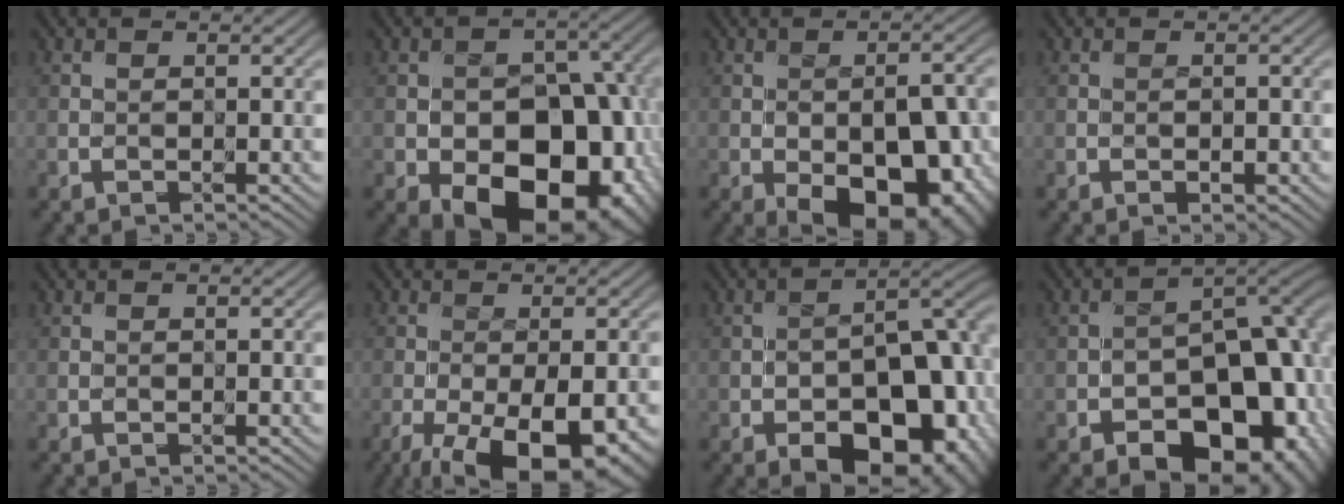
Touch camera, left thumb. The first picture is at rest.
{"total": 16.7, "force": [-7.0, 10.7, 10.7], "torque": [-0.104, -0.015, -0.100]}
{"total": 15.2, "force": [-6.2, 8.2, 11.3], "torque": [-0.118, -0.016, -0.074]}
{"total": 0.9, "force": [-0.3, 0.5, 0.6], "torque": [-0.007, -0.002, -0.002]}
{"total": 0.0}
{"total": 13.6, "force": [-7.6, 5.5, 9.9], "torque": [-0.161, -0.045, -0.093]}
{"total": 18.0, "force": [-8.0, 9.8, 12.8], "torque": [-0.136, -0.009, -0.101]}
{"total": 19.4, "force": [-9.1, 11.6, 12.5], "torque": [-0.125, -0.012, -0.111]}